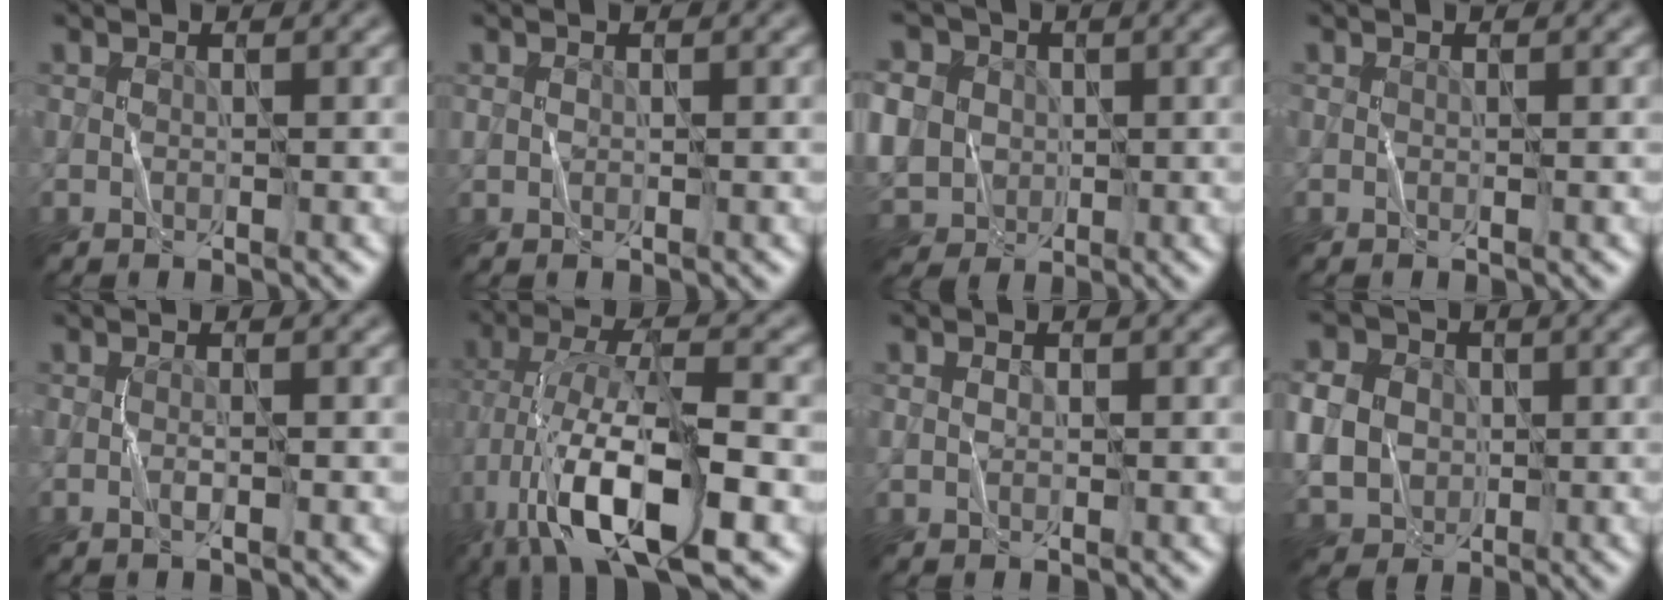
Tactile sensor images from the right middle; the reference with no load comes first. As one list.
[{"total": 0.6, "force": [0.1, 0.5, 0.3], "torque": [-0.006, 0.000, 0.004]}, {"total": 12.1, "force": [1.1, 10.4, 6.1], "torque": [-0.149, 0.020, -0.012]}, {"total": 0.0}, {"total": 0.8, "force": [-0.3, -0.1, 0.7], "torque": [-0.015, -0.001, -0.008]}, {"total": 12.7, "force": [-4.7, 4.2, 11.0], "torque": [-0.199, 0.008, -0.087]}, {"total": 0.8, "force": [0.0, 0.6, 0.6], "torque": [-0.011, 0.002, 0.000]}, {"total": 7.8, "force": [-0.1, 6.7, 3.9], "torque": [-0.091, 0.008, -0.017]}]